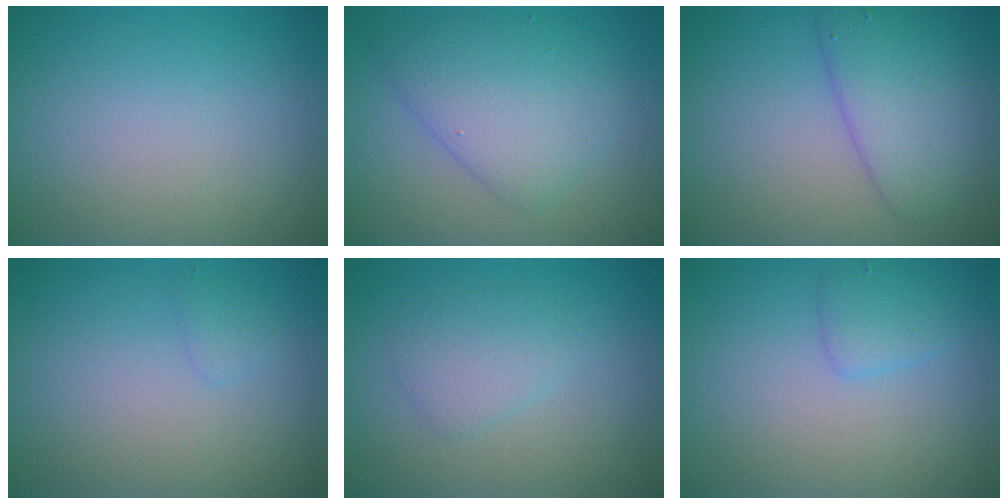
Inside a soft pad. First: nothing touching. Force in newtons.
{"total": 5.3, "press": 5.3, "slide": 0.3}
{"total": 5.0, "press": 5.0, "slide": 0.1}
{"total": 0.8, "press": 0.8, "slide": 0.1}
{"total": 2.2, "press": 2.2, "slide": 0.0}
{"total": 1.7, "press": 1.7, "slide": 0.1}